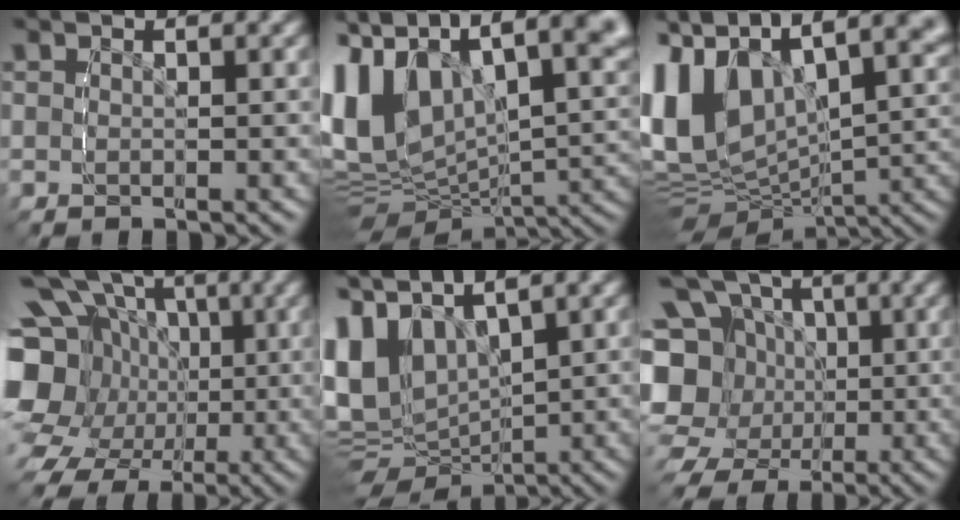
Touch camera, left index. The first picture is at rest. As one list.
[{"total": 15.9, "force": [2.9, 12.2, 9.8], "torque": [-0.190, -0.017, 0.037]}, {"total": 14.1, "force": [2.9, 10.9, 8.5], "torque": [-0.178, -0.012, 0.036]}, {"total": 12.2, "force": [-0.1, 10.9, 5.4], "torque": [-0.110, -0.043, -0.003]}, {"total": 12.6, "force": [0.6, 10.7, 6.5], "torque": [-0.180, -0.027, 0.007]}, {"total": 11.2, "force": [-0.8, 10.3, 4.4], "torque": [-0.097, -0.044, -0.013]}]